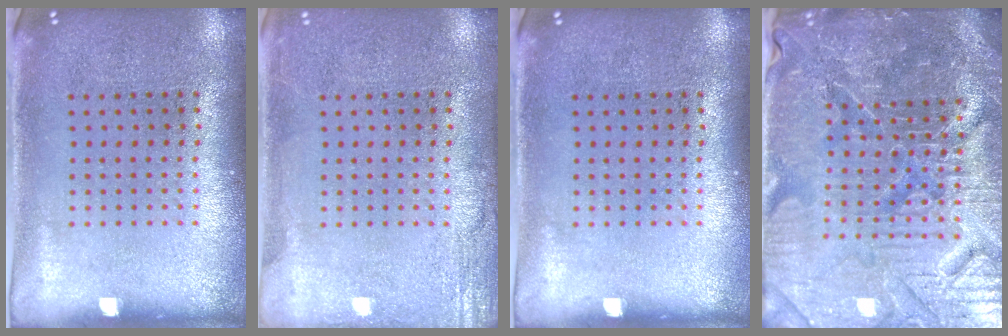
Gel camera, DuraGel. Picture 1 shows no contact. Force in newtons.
{"total": 2.4, "press": 2.4, "slide": 0.3}
{"total": 0.0}
{"total": 6.0, "press": 5.5, "slide": 2.3}